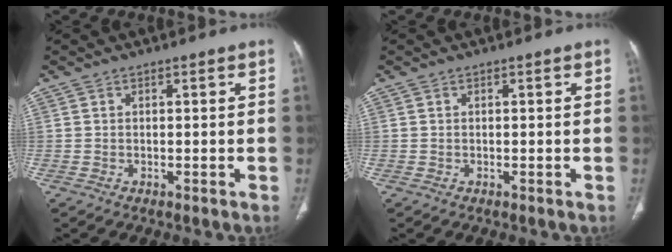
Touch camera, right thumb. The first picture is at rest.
{"total": 0.0}